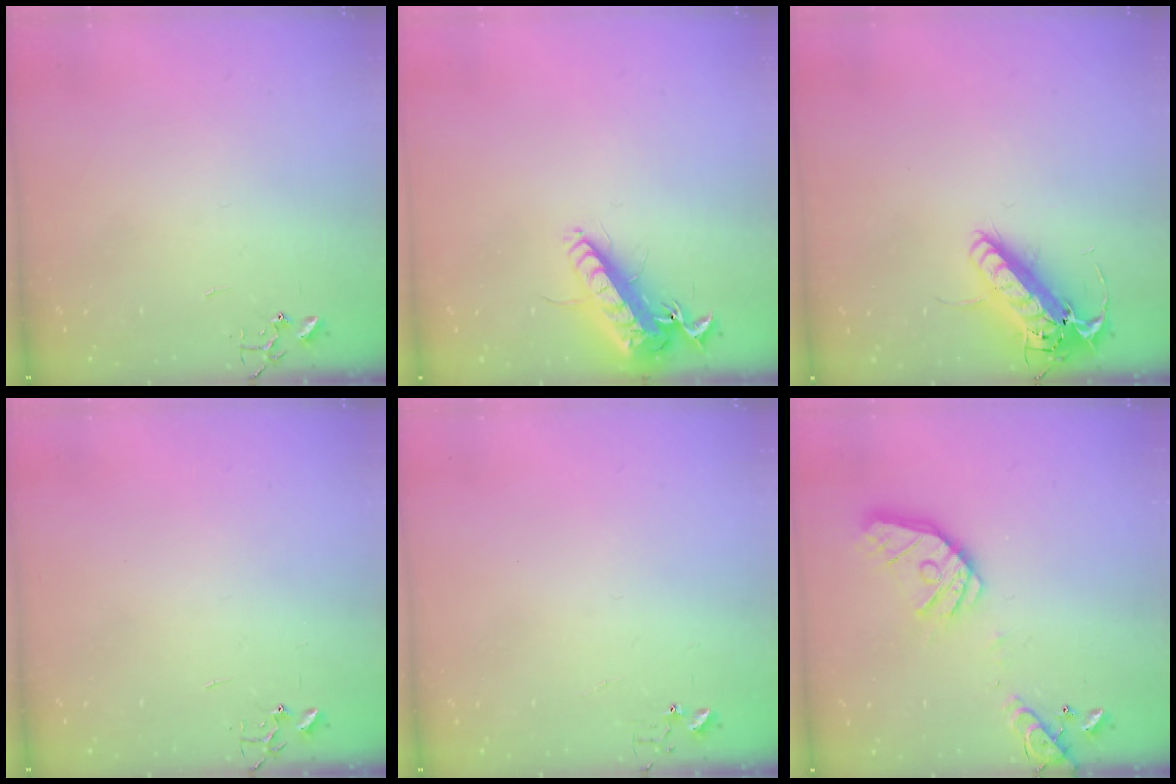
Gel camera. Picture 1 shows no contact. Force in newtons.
{"total": 15.8, "press": 15.5, "slide": 3.1}
{"total": 16.2, "press": 15.9, "slide": 3.2}
{"total": 0.0}
{"total": 3.4, "press": 3.4, "slide": 0.3}
{"total": 16.9, "press": 16.7, "slide": 3.0}